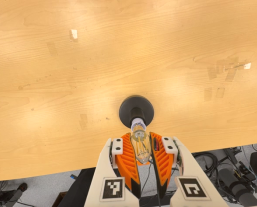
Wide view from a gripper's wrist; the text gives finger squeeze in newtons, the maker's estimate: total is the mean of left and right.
{"total": 19.5, "left": 23.7, "right": 15.3}